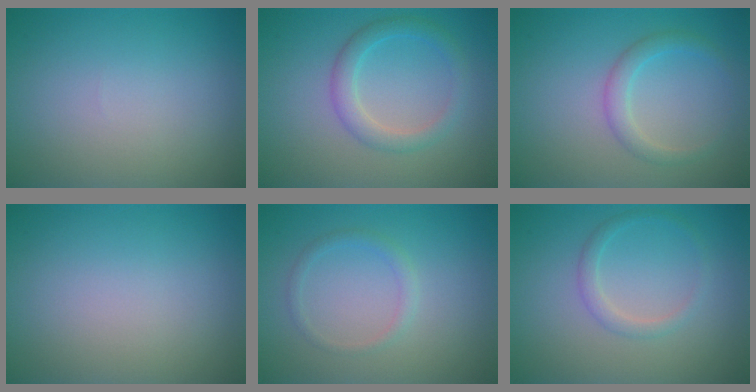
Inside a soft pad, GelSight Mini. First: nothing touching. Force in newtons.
{"total": 2.6, "press": 2.6, "slide": 0.1}
{"total": 2.0, "press": 2.0, "slide": 0.1}
{"total": 0.0}
{"total": 1.3, "press": 1.3, "slide": 0.2}
{"total": 1.6, "press": 1.6, "slide": 0.1}